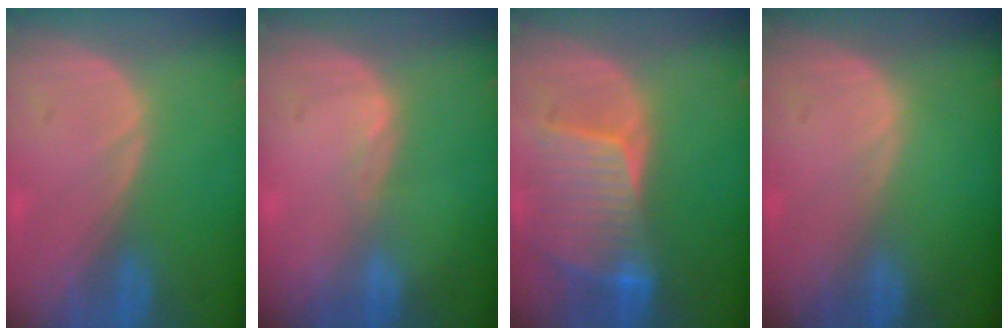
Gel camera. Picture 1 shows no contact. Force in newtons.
{"total": 1.0, "press": 0.7, "slide": 0.7}
{"total": 8.4, "press": 7.7, "slide": 3.3}
{"total": 0.0}